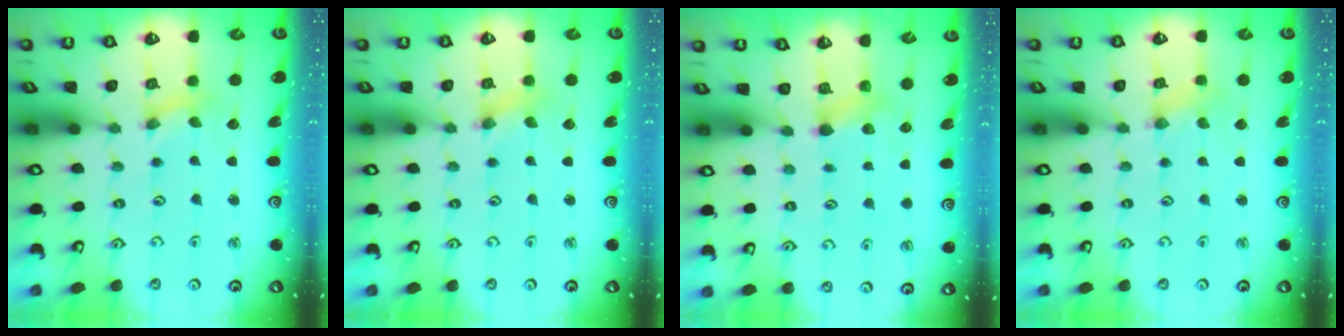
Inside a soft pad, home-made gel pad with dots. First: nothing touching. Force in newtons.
{"total": 1.5, "press": 1.4, "slide": 0.3}
{"total": 3.9, "press": 3.8, "slide": 0.4}
{"total": 1.3, "press": 1.2, "slide": 0.3}